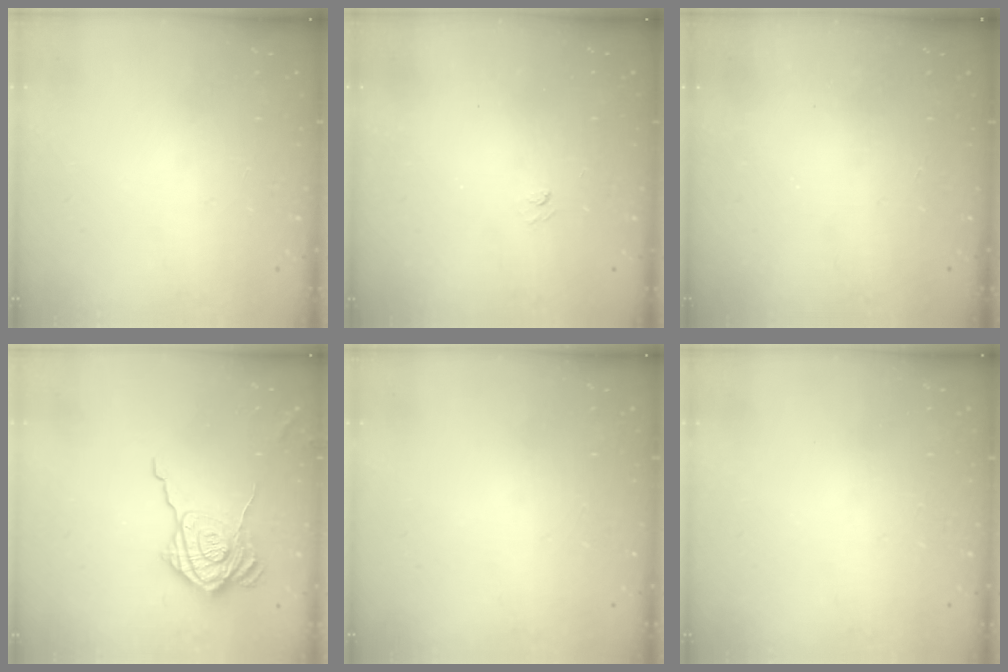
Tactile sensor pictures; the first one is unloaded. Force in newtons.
{"total": 1.9, "press": 1.7, "slide": 0.9}
{"total": 2.5, "press": 2.4, "slide": 0.8}
{"total": 16.3, "press": 16.2, "slide": 1.3}
{"total": 0.0}
{"total": 0.0}